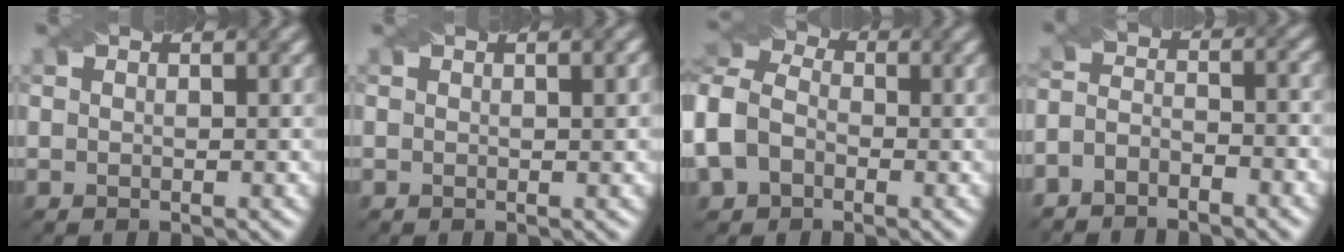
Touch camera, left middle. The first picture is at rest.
{"total": 1.3, "force": [0.2, 0.3, 1.3], "torque": [-0.015, 0.003, 0.000]}
{"total": 7.0, "force": [-2.0, 5.2, 4.2], "torque": [-0.103, 0.002, -0.047]}
{"total": 3.6, "force": [-2.8, 1.5, 1.7], "torque": [-0.030, 0.001, -0.055]}